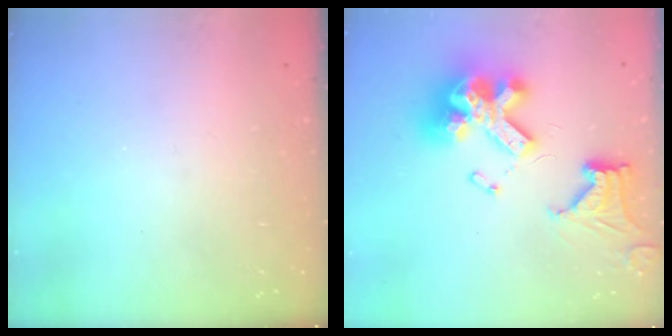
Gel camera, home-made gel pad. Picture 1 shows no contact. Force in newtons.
{"total": 20.1, "press": 20.0, "slide": 2.1}